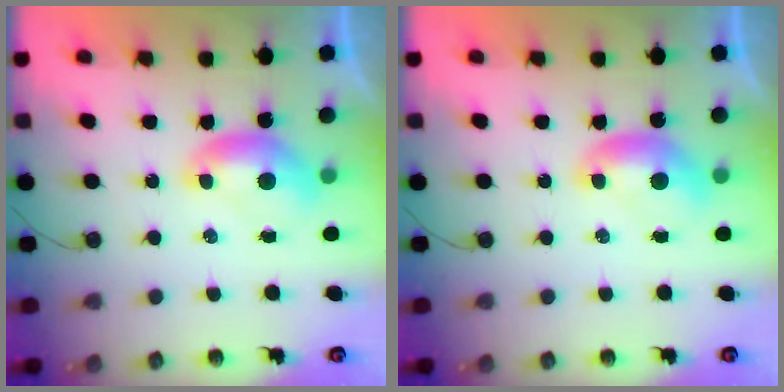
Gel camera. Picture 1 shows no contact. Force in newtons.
{"total": 0.0}